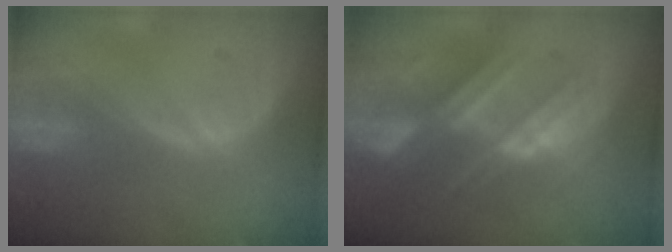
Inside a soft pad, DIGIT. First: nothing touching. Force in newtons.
{"total": 8.9, "press": 8.0, "slide": 4.0}